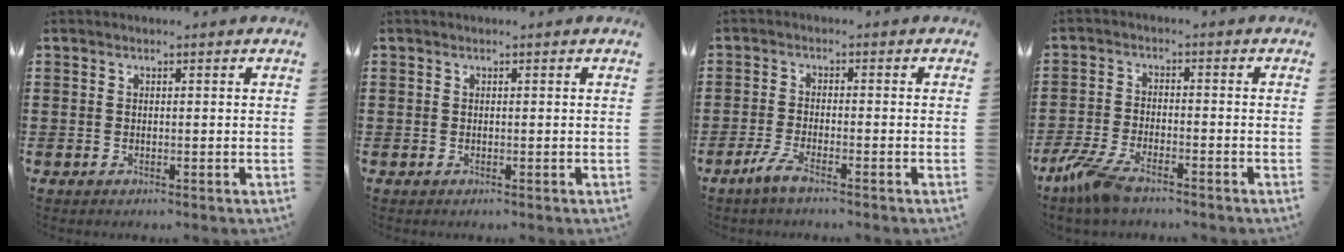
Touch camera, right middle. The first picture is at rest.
{"total": 0.0}
{"total": 3.2, "force": [-2.2, 0.2, 2.3], "torque": [-0.061, -0.009, -0.045]}
{"total": 6.1, "force": [-4.4, 1.6, 3.8], "torque": [-0.101, -0.011, -0.090]}